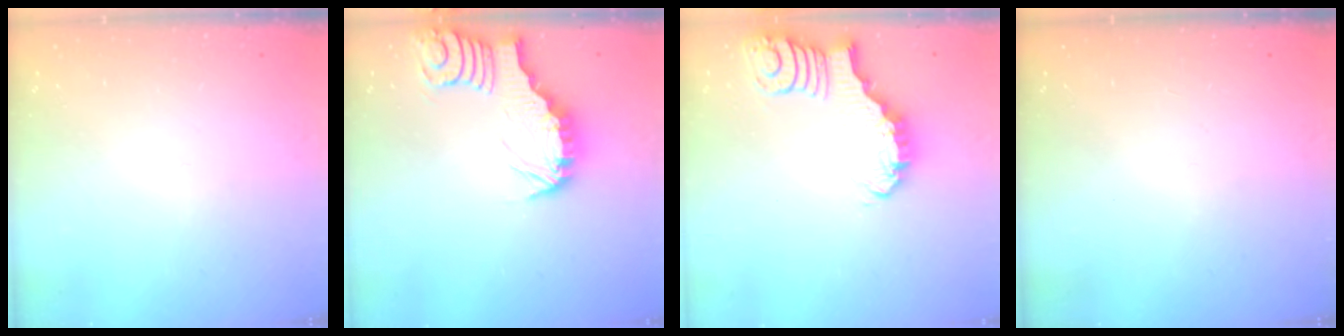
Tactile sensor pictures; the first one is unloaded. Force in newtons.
{"total": 3.1, "press": 3.1, "slide": 0.4}
{"total": 2.7, "press": 2.7, "slide": 0.2}
{"total": 0.0}